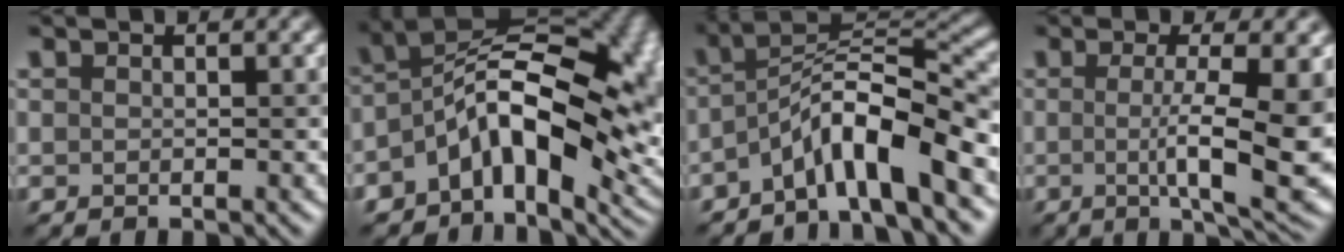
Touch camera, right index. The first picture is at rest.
{"total": 14.3, "force": [-1.8, 7.7, 11.9], "torque": [-0.167, 0.014, -0.037]}
{"total": 7.3, "force": [-3.4, 1.6, 6.3], "torque": [-0.101, 0.016, -0.070]}
{"total": 9.0, "force": [-0.6, 1.9, 8.8], "torque": [-0.130, -0.011, -0.007]}